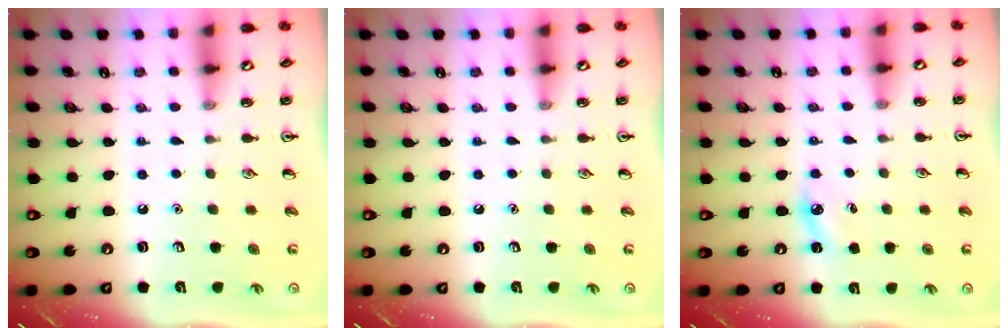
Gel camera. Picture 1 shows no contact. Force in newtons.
{"total": 0.0}
{"total": 4.5, "press": 4.3, "slide": 1.4}